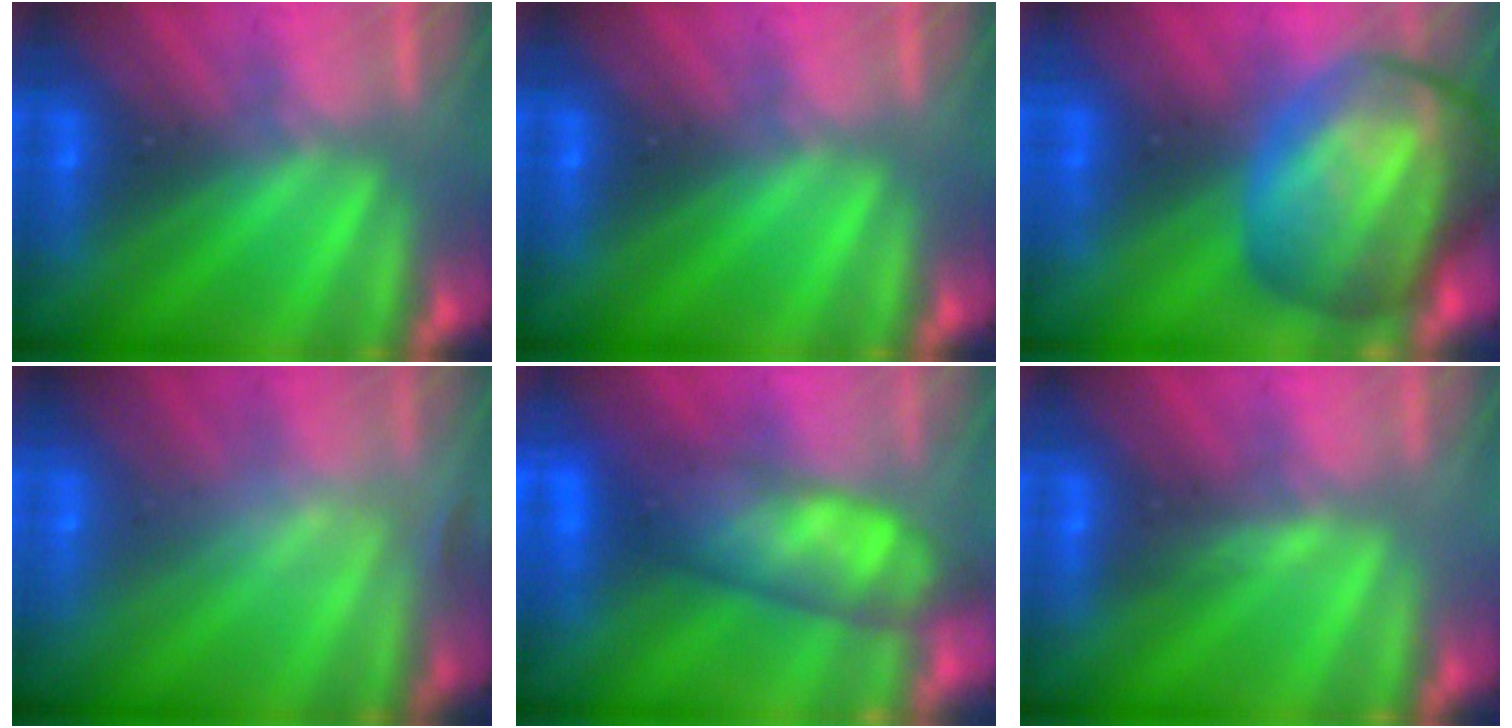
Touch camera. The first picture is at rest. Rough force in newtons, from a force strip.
{"total": 0.0}
{"total": 7.2}
{"total": 2.4}
{"total": 9.2}
{"total": 3.1}